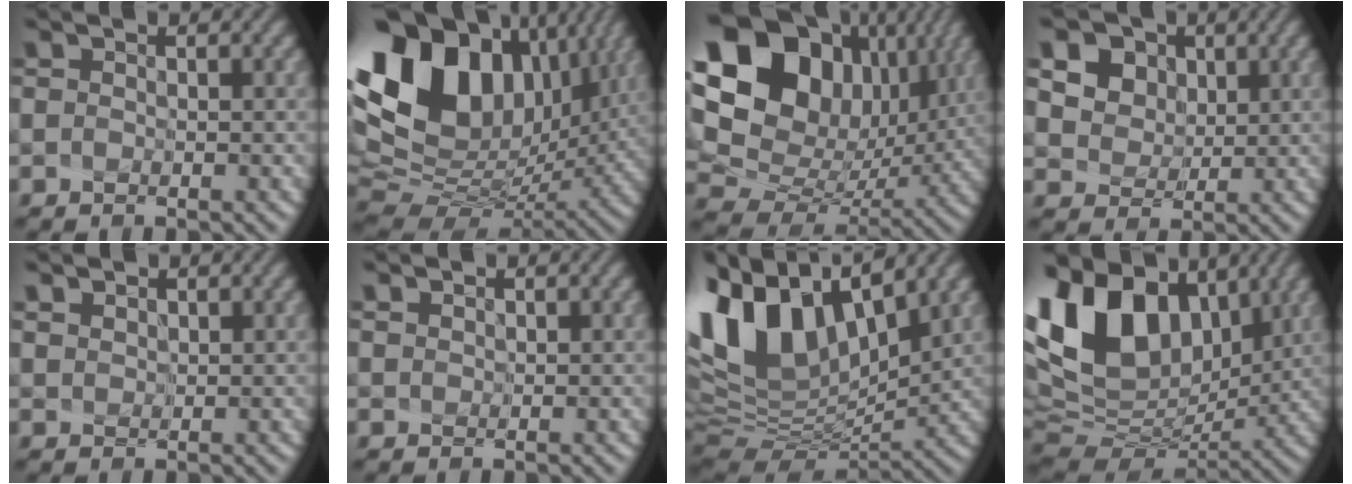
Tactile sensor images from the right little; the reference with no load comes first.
{"total": 16.5, "force": [5.8, 11.0, 10.8], "torque": [-0.227, 0.024, 0.117]}
{"total": 20.8, "force": [7.2, 16.3, 10.8], "torque": [-0.259, 0.038, 0.142]}
{"total": 9.9, "force": [4.9, 7.4, 4.4], "torque": [-0.113, 0.014, 0.099]}
{"total": 2.0, "force": [1.6, 1.0, 0.6], "torque": [-0.034, 0.006, 0.040]}
{"total": 0.9, "force": [0.8, 0.4, 0.2], "torque": [-0.017, 0.008, 0.018]}
{"total": 14.1, "force": [5.4, 7.1, 10.9], "torque": [-0.240, 0.016, 0.107]}
{"total": 13.7, "force": [5.4, 8.6, 9.1], "torque": [-0.192, 0.013, 0.114]}